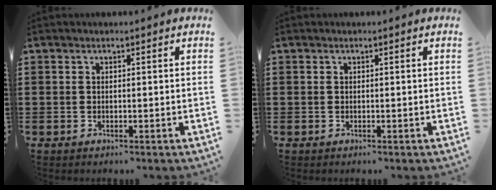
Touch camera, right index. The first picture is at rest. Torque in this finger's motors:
{"motor_torque": [0.00, 0.00, 0.00, 0.00]}